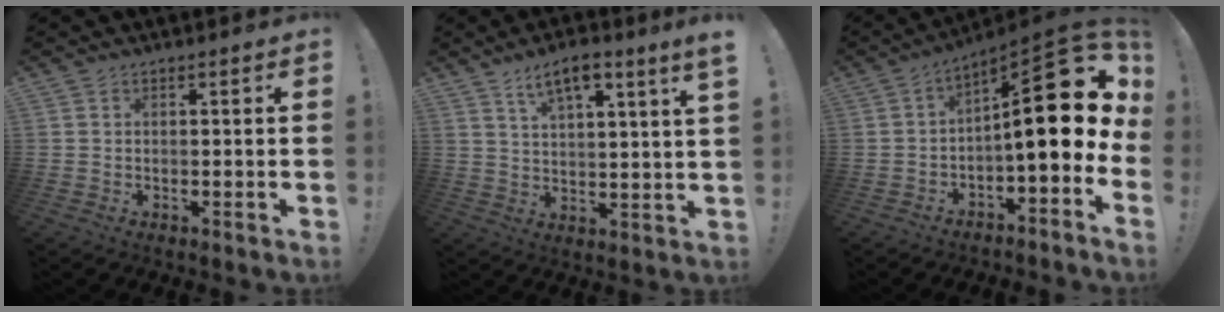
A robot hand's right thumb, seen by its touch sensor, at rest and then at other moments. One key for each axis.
{"total": 7.8, "fx": 5.4, "fy": 0.8, "fz": 5.5, "tx": -0.087, "ty": -0.027, "tz": 0.091}
{"total": 19.7, "fx": 3.8, "fy": 5.2, "fz": 18.7, "tx": -0.268, "ty": -0.030, "tz": 0.065}